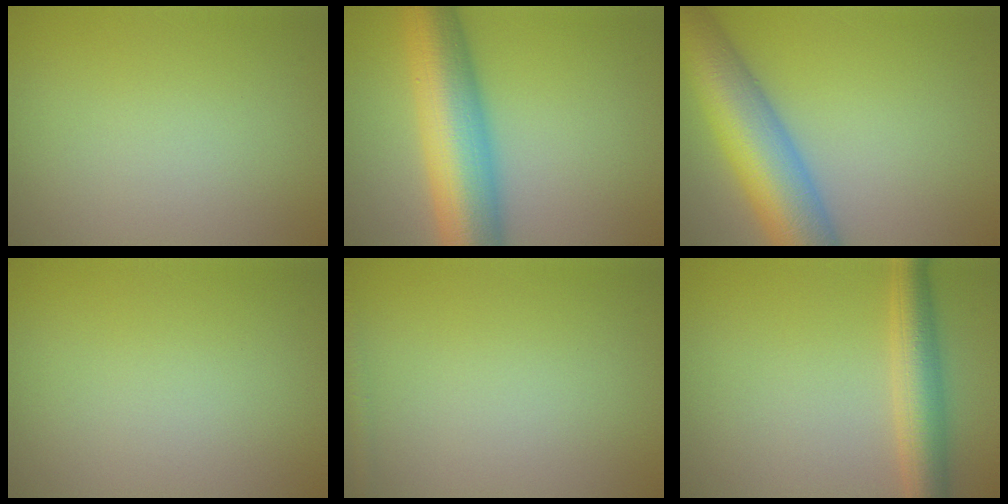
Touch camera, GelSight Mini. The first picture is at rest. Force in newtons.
{"total": 10.5, "press": 10.5, "slide": 0.1}
{"total": 10.1, "press": 10.1, "slide": 0.5}
{"total": 0.0}
{"total": 0.8, "press": 0.8, "slide": 0.0}
{"total": 4.5, "press": 4.5, "slide": 0.1}